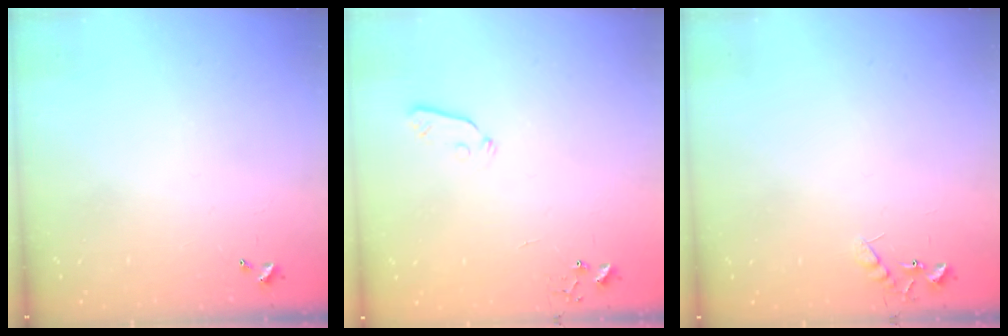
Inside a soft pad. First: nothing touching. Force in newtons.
{"total": 3.9, "press": 3.8, "slide": 0.8}
{"total": 7.6, "press": 7.6, "slide": 0.7}